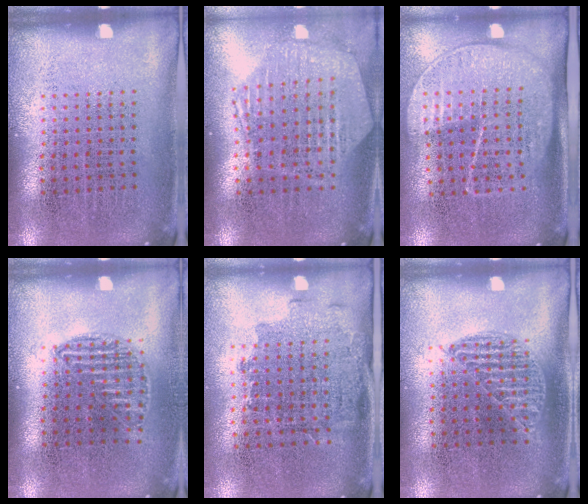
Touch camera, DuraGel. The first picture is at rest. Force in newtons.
{"total": 1.2, "press": 1.2, "slide": 0.1}
{"total": 1.7, "press": 1.4, "slide": 1.0}
{"total": 1.1, "press": 1.0, "slide": 0.4}
{"total": 1.5, "press": 1.2, "slide": 0.9}
{"total": 0.8, "press": 0.6, "slide": 0.5}